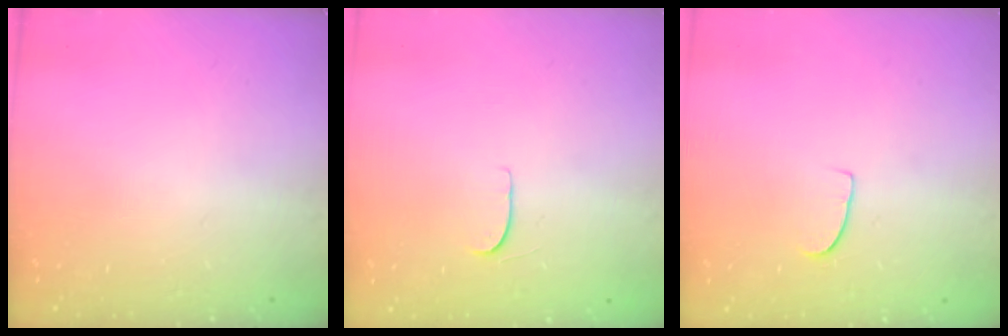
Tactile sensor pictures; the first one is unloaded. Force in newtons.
{"total": 4.3, "press": 4.3, "slide": 0.5}
{"total": 4.7, "press": 4.7, "slide": 0.3}